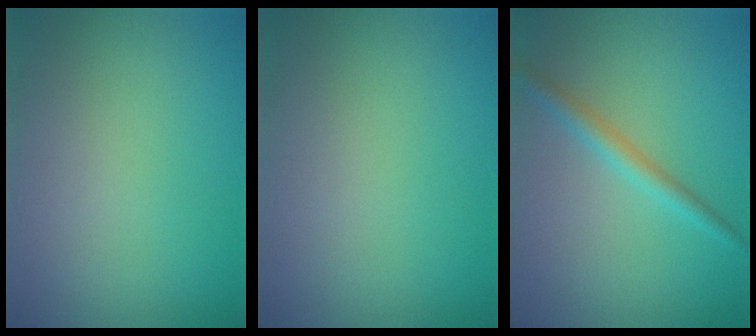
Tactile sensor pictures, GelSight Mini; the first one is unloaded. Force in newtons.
{"total": 0.0}
{"total": 2.1, "press": 2.1, "slide": 0.1}